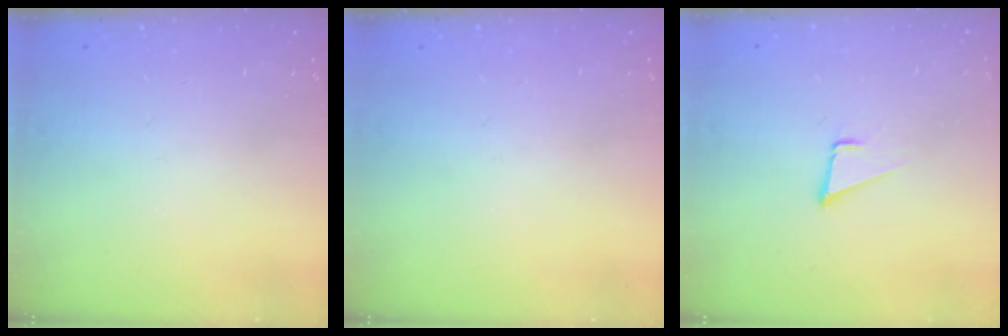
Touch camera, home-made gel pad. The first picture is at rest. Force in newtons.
{"total": 0.0}
{"total": 1.7, "press": 1.7, "slide": 0.1}